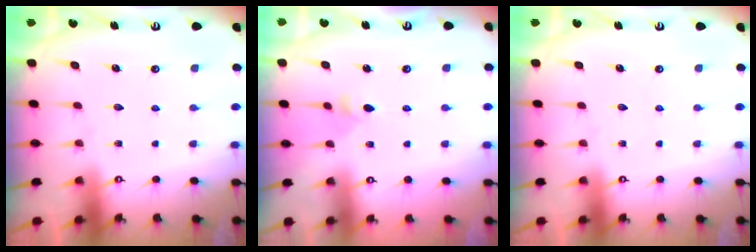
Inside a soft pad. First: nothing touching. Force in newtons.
{"total": 3.9, "press": 3.8, "slide": 0.9}
{"total": 0.0}